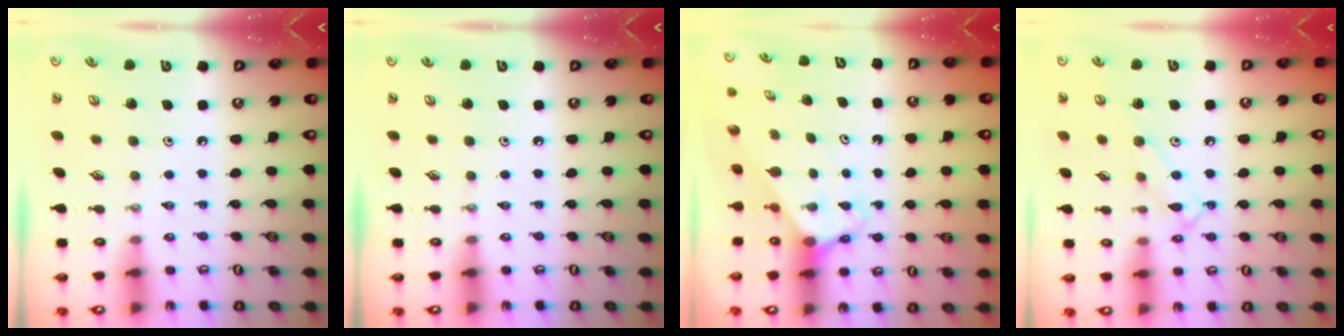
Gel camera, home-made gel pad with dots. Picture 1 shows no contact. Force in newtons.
{"total": 0.0}
{"total": 2.8, "press": 2.8, "slide": 0.2}
{"total": 10.1, "press": 10.1, "slide": 0.8}